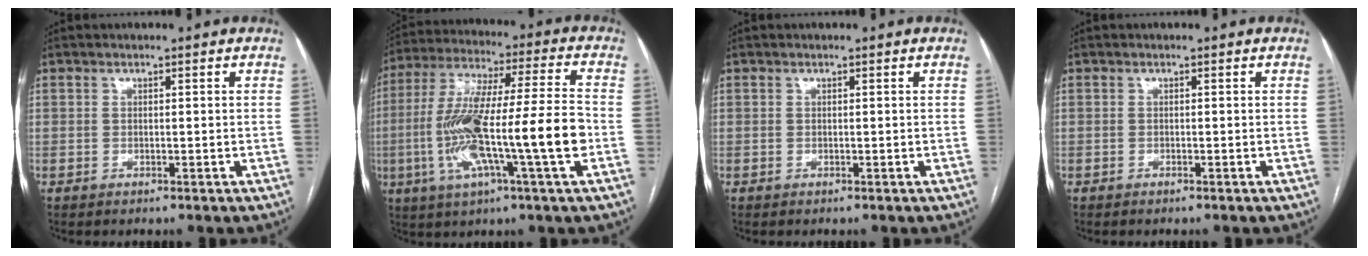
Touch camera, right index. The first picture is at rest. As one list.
[{"total": 18.6, "force": [-4.2, 0.7, 18.1], "torque": [-0.345, 0.002, -0.077]}, {"total": 0.0}, {"total": 0.0}]